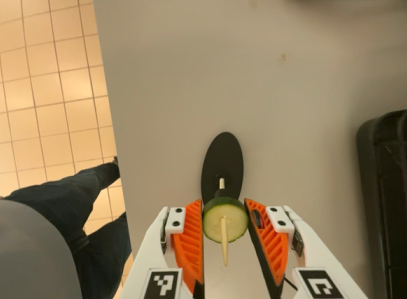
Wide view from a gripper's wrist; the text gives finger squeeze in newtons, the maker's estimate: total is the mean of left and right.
{"total": 8.9, "left": 8.7, "right": 9.0}